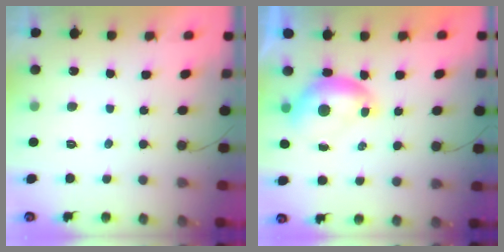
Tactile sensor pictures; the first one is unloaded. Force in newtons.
{"total": 7.2, "press": 7.2, "slide": 0.7}